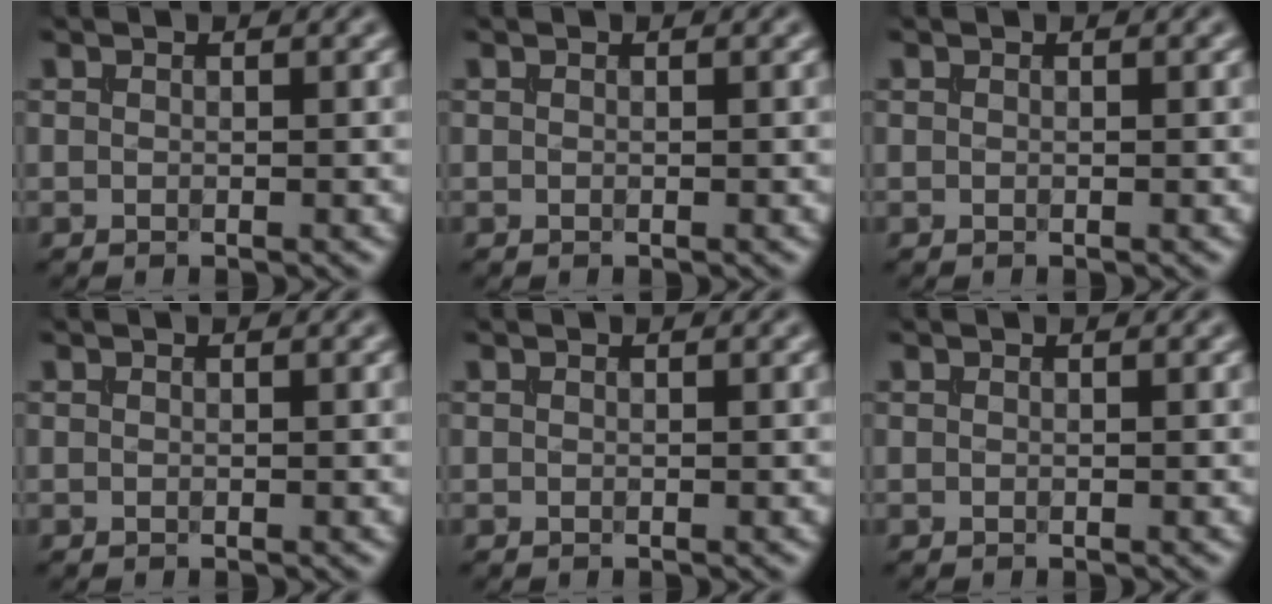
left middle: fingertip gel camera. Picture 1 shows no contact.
{"total": 0.0}
{"total": 0.0}
{"total": 0.0}
{"total": 0.0}
{"total": 0.0}